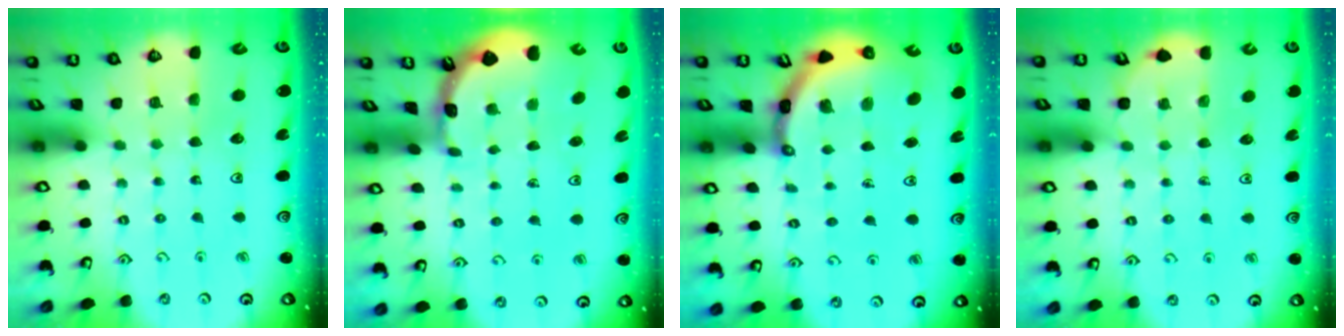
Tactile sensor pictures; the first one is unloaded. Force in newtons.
{"total": 1.7, "press": 1.6, "slide": 0.1}
{"total": 4.8, "press": 4.7, "slide": 0.5}
{"total": 2.7, "press": 2.6, "slide": 0.8}